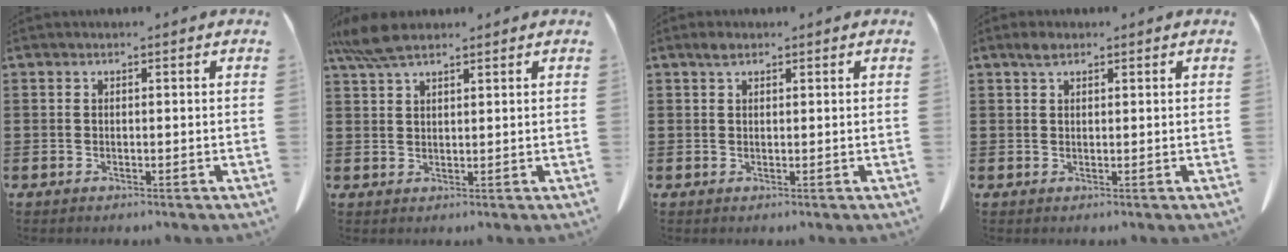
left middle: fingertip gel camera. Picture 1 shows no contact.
{"total": 5.4, "force": [4.0, 1.3, 3.4], "torque": [-0.077, -0.002, 0.076]}
{"total": 1.3, "force": [0.8, 0.7, 0.8], "torque": [-0.019, 0.002, 0.017]}
{"total": 1.7, "force": [1.1, 0.8, 1.0], "torque": [-0.024, 0.003, 0.021]}